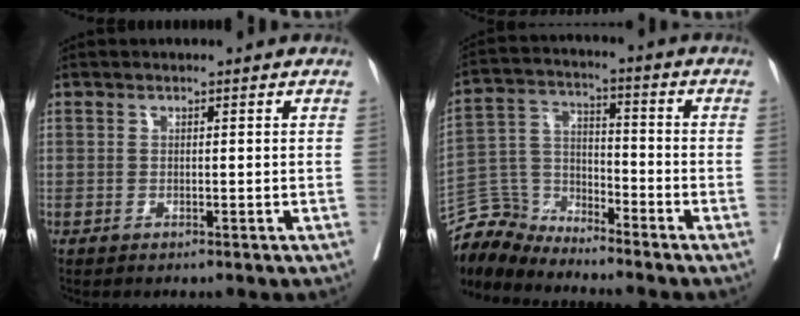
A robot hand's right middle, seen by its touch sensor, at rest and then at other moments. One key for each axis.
{"total": 7.2, "fx": -7.0, "fy": 1.0, "fz": -1.4, "tx": 0.022, "ty": 0.022, "tz": -0.143}